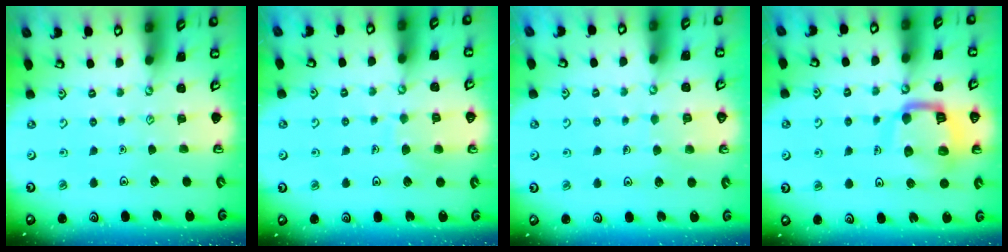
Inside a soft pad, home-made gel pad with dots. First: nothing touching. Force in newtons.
{"total": 6.7, "press": 6.6, "slide": 0.7}
{"total": 6.0, "press": 6.0, "slide": 0.5}
{"total": 13.2, "press": 13.1, "slide": 1.4}